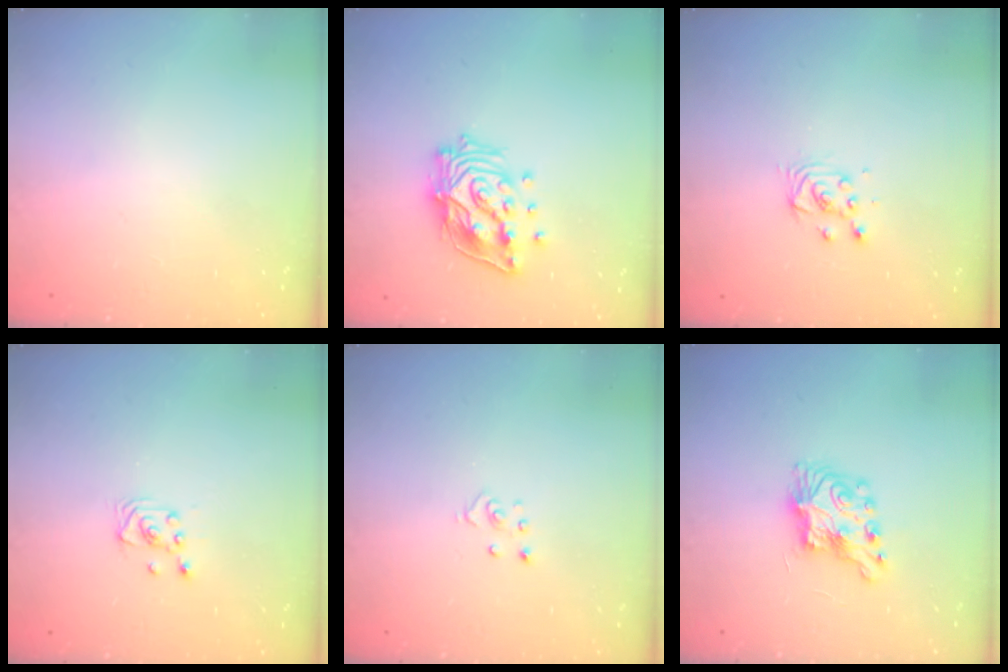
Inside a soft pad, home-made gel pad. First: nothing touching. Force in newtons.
{"total": 16.0, "press": 15.9, "slide": 2.0}
{"total": 3.3, "press": 3.3, "slide": 0.3}
{"total": 2.6, "press": 2.6, "slide": 0.3}
{"total": 2.8, "press": 2.8, "slide": 0.3}
{"total": 7.3, "press": 7.3, "slide": 0.1}